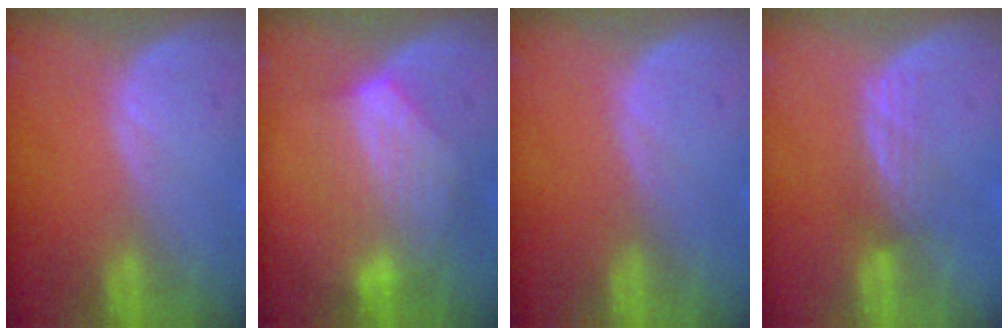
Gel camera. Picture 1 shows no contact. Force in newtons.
{"total": 7.0, "press": 6.7, "slide": 1.8}
{"total": 0.0}
{"total": 3.2, "press": 2.7, "slide": 1.7}